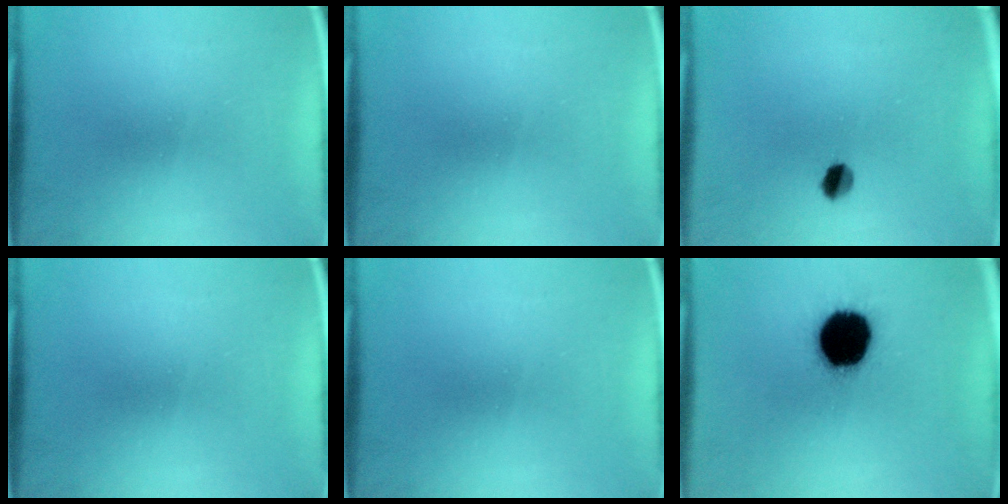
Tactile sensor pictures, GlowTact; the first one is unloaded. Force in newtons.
{"total": 0.0}
{"total": 3.5}
{"total": 0.0}
{"total": 0.0}
{"total": 19.6}